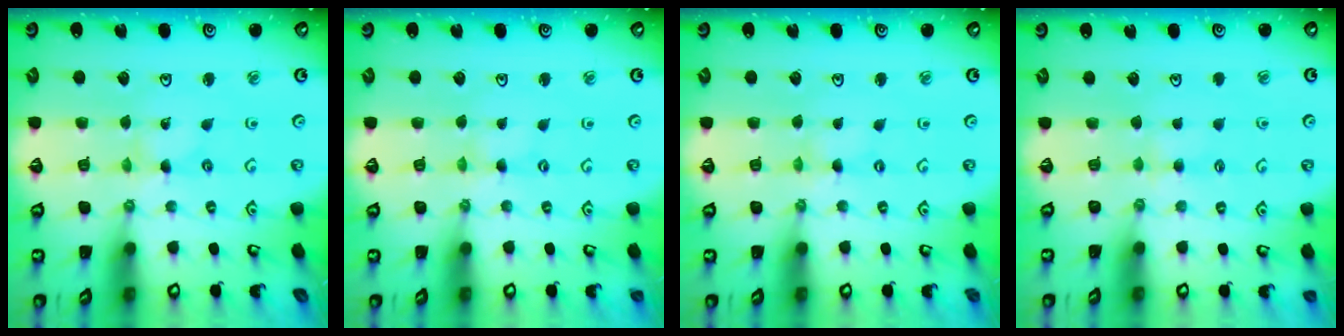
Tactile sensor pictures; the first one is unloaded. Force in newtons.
{"total": 0.0}
{"total": 0.6, "press": 0.6, "slide": 0.2}
{"total": 2.3, "press": 2.2, "slide": 0.5}